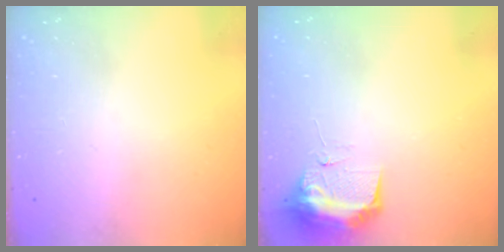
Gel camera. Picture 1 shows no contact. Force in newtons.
{"total": 9.4, "press": 9.4, "slide": 0.9}